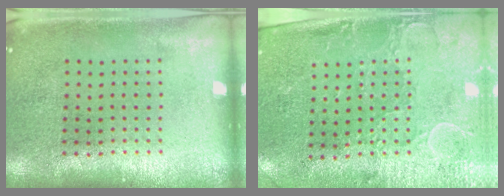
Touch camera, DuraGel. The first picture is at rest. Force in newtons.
{"total": 2.9, "press": 2.5, "slide": 1.6}